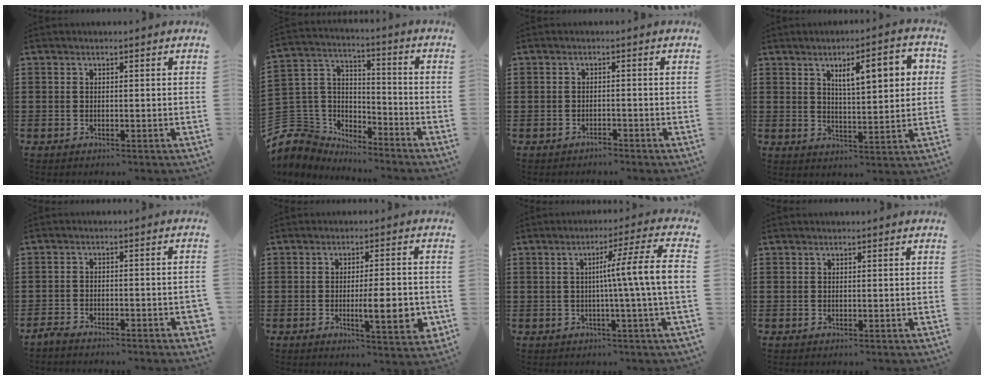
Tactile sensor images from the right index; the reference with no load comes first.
{"total": 5.7, "force": [-4.5, 3.6, -0.1], "torque": [-0.042, -0.005, -0.096]}
{"total": 1.3, "force": [-1.3, 0.1, -0.1], "torque": [-0.002, 0.005, -0.029]}
{"total": 7.7, "force": [2.9, 2.3, 6.7], "torque": [-0.111, 0.000, 0.040]}
{"total": 3.0, "force": [-2.9, 0.3, 0.9], "torque": [-0.015, 0.007, -0.058]}
{"total": 7.3, "force": [-1.6, 1.4, 7.0], "torque": [-0.096, -0.010, -0.026]}
{"total": 8.7, "force": [-0.1, -0.9, 8.7], "torque": [-0.149, -0.010, -0.011]}
{"total": 0.0}